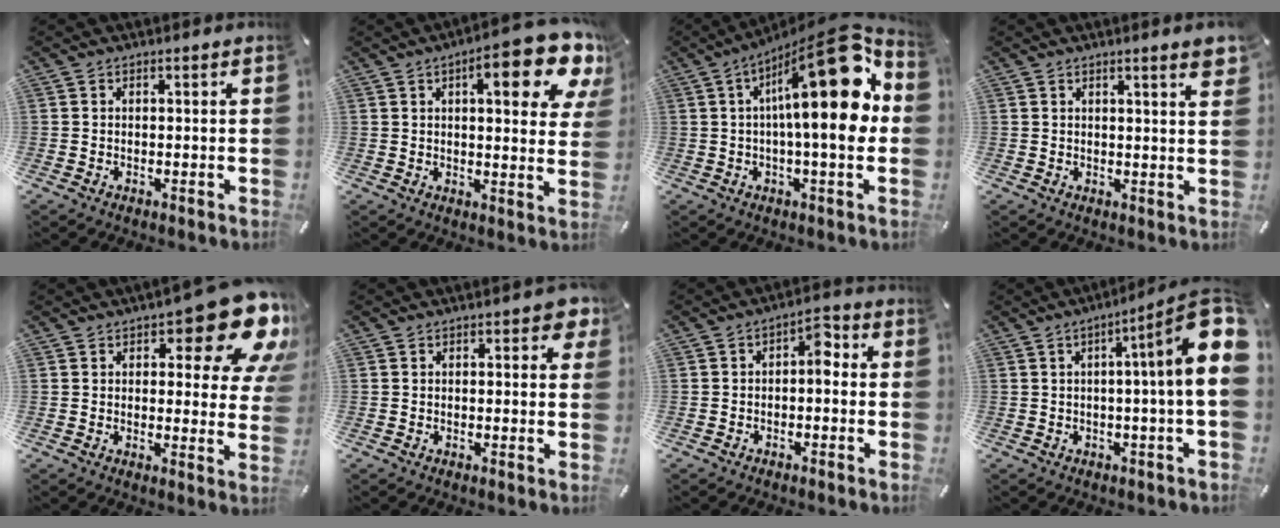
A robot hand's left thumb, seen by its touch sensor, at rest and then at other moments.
{"total": 15.5, "force": [8.1, 4.3, 12.5], "torque": [-0.166, -0.044, 0.122]}
{"total": 22.8, "force": [5.6, 6.3, 21.1], "torque": [-0.309, -0.050, 0.077]}
{"total": 4.2, "force": [2.6, 0.3, 3.3], "torque": [-0.052, -0.012, 0.041]}
{"total": 16.0, "force": [8.7, 6.3, 11.8], "torque": [-0.140, -0.064, 0.145]}
{"total": 3.1, "force": [1.4, 1.4, 2.4], "torque": [-0.028, -0.002, 0.018]}
{"total": 4.2, "force": [-1.0, 2.4, 3.3], "torque": [-0.049, 0.011, -0.026]}
{"total": 14.6, "force": [3.3, 0.5, 14.2], "torque": [-0.203, -0.040, 0.033]}